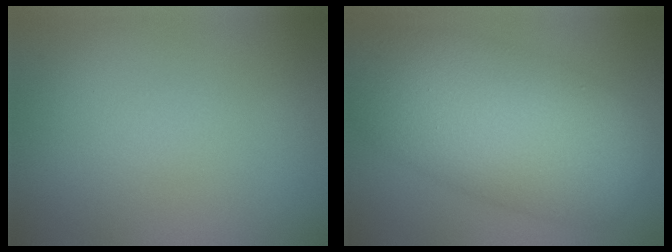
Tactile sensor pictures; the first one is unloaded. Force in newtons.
{"total": 11.9, "press": 11.9, "slide": 0.2}